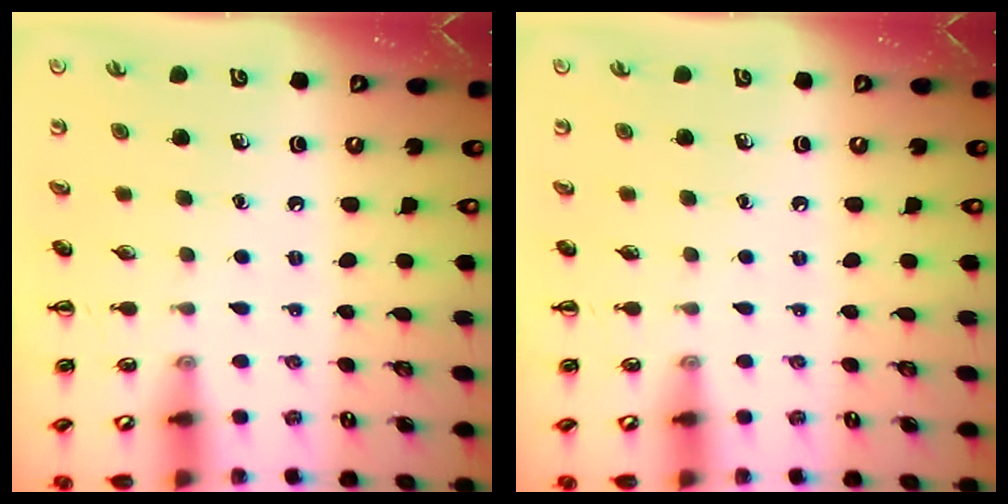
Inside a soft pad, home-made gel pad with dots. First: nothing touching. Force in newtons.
{"total": 0.0}